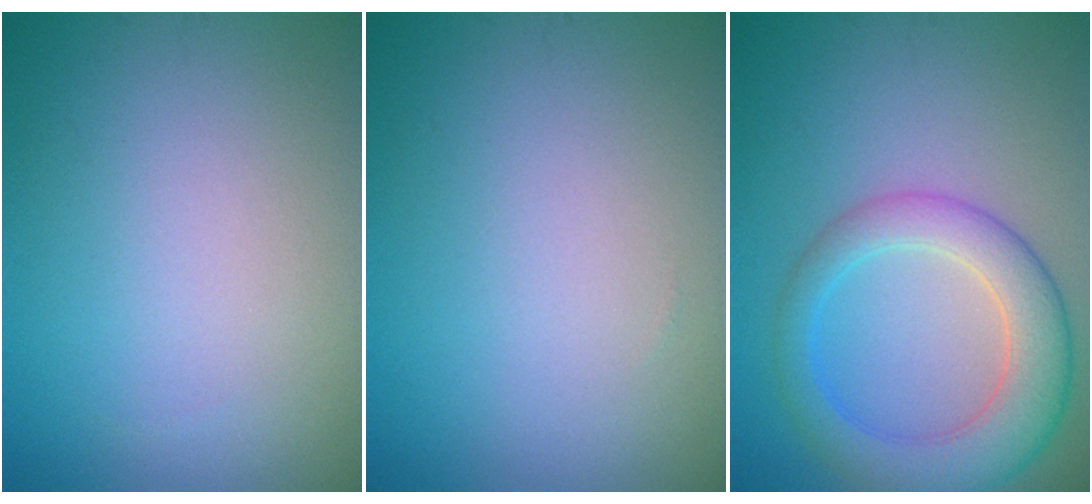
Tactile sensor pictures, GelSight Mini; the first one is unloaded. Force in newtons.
{"total": 0.0}
{"total": 5.8, "press": 5.8, "slide": 0.2}